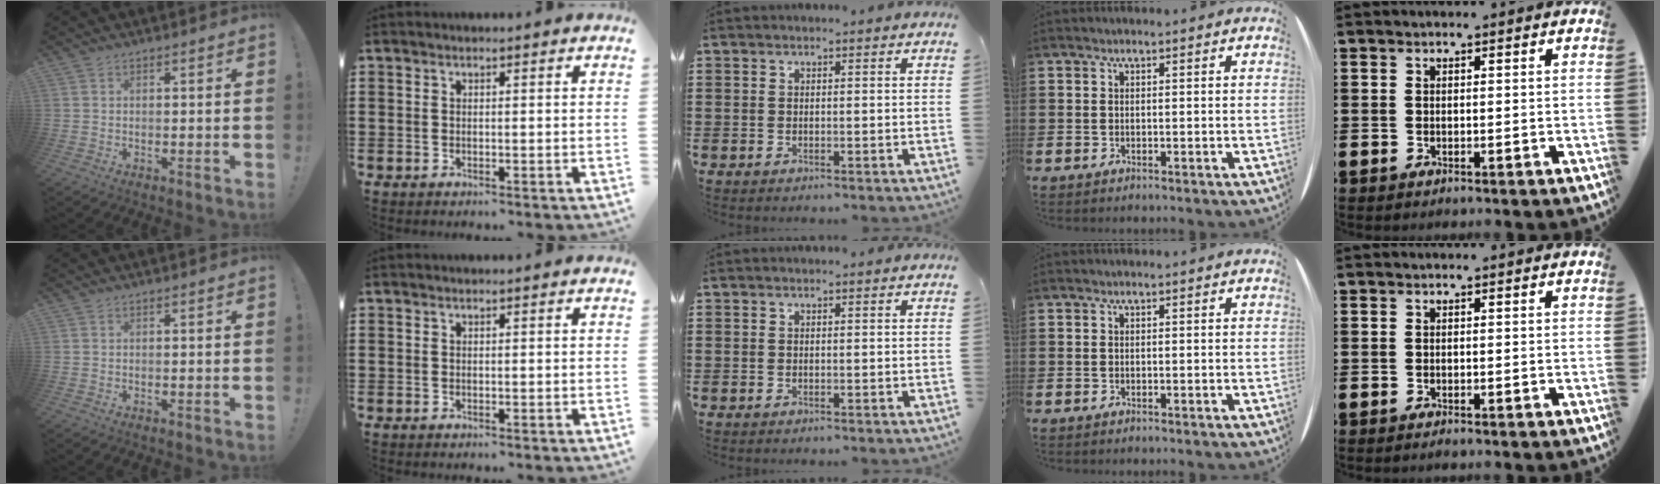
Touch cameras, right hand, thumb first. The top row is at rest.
{}